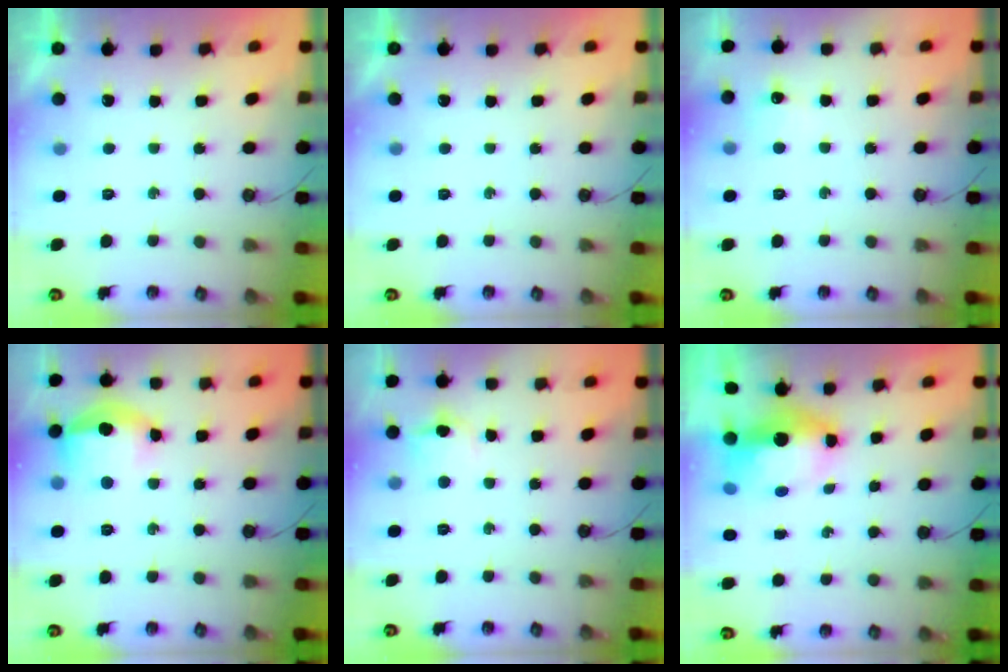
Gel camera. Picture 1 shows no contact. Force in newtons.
{"total": 0.0}
{"total": 5.3, "press": 5.3, "slide": 0.7}
{"total": 20.4, "press": 16.5, "slide": 12.0}
{"total": 5.9, "press": 5.8, "slide": 1.2}
{"total": 7.2, "press": 7.1, "slide": 1.4}